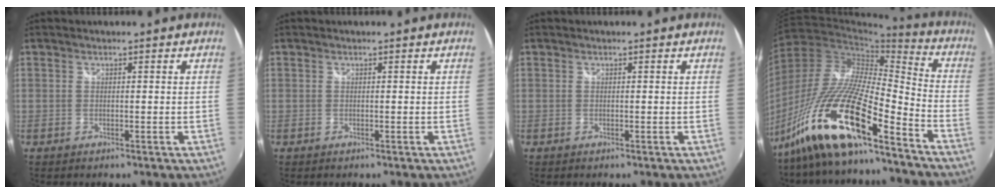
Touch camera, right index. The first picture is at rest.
{"total": 0.0}
{"total": 0.0}
{"total": 19.6, "force": [-13.3, 3.1, 14.0], "torque": [-0.282, -0.010, -0.272]}